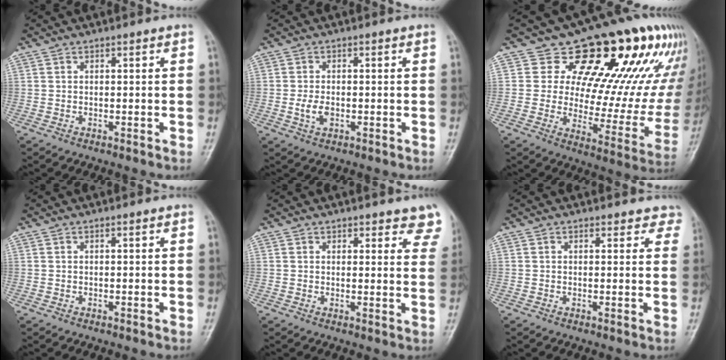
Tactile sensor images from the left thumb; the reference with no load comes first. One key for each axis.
{"total": 3.0, "fx": -0.7, "fy": 1.9, "fz": 2.3, "tx": -0.044, "ty": 0.001, "tz": -0.013}
{"total": 23.3, "fx": 13.1, "fy": 11.4, "fz": 15.5, "tx": -0.139, "ty": -0.055, "tz": 0.175}
{"total": 0.0}
{"total": 6.1, "fx": 5.0, "fy": 2.7, "fz": 2.2, "tx": 0.022, "ty": -0.024, "tz": 0.044}
{"total": 3.7, "fx": 3.2, "fy": 1.8, "fz": 0.0, "tx": 0.038, "ty": -0.015, "tz": 0.014}